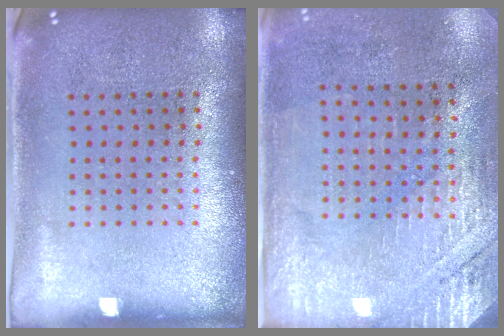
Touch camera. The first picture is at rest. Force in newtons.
{"total": 2.7, "press": 2.4, "slide": 1.2}